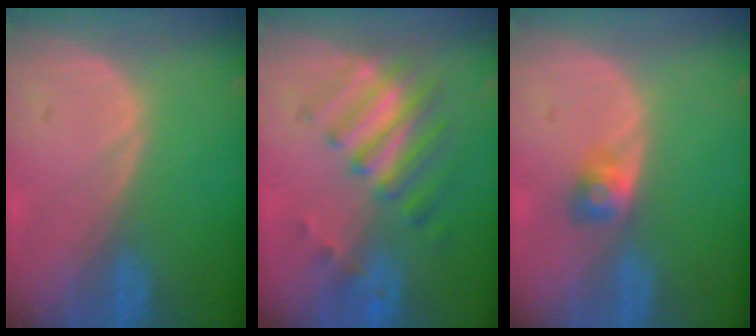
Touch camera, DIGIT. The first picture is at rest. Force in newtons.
{"total": 7.8, "press": 7.0, "slide": 3.4}
{"total": 2.6, "press": 2.4, "slide": 0.9}